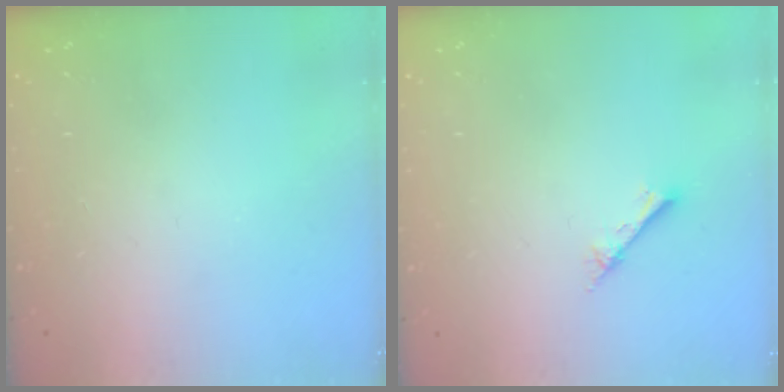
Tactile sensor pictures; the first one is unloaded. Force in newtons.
{"total": 2.4, "press": 2.4, "slide": 0.3}